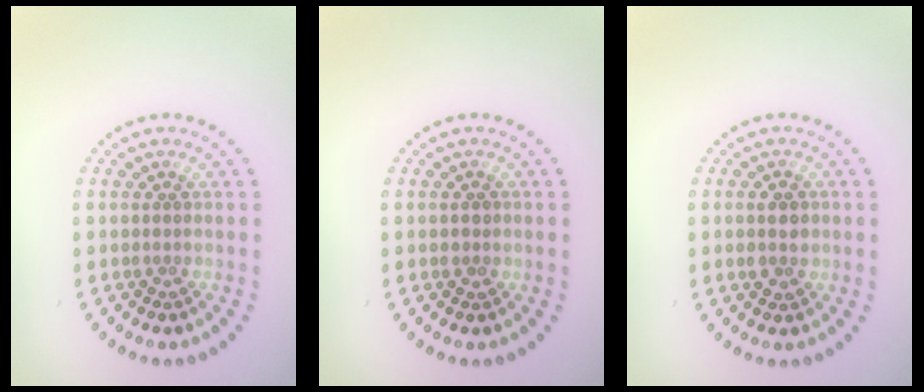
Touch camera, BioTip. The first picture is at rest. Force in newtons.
{"total": 0.9, "press": 0.9, "slide": 0.1}
{"total": 1.9, "press": 1.9, "slide": 0.2}